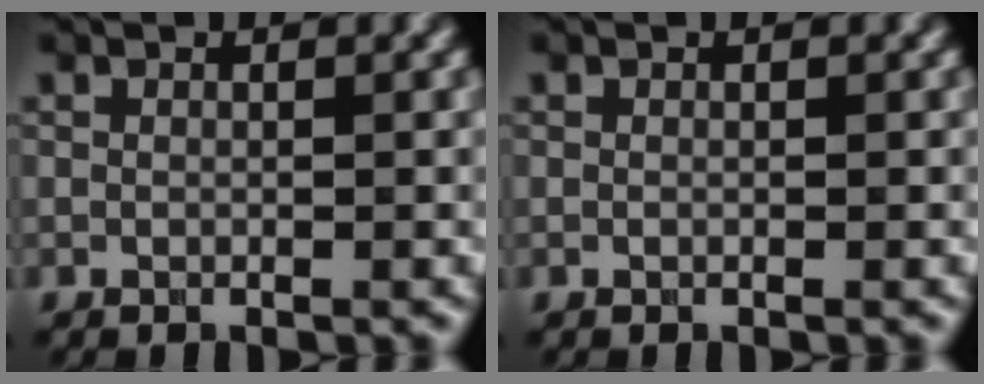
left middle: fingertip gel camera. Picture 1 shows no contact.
{"total": 0.0}